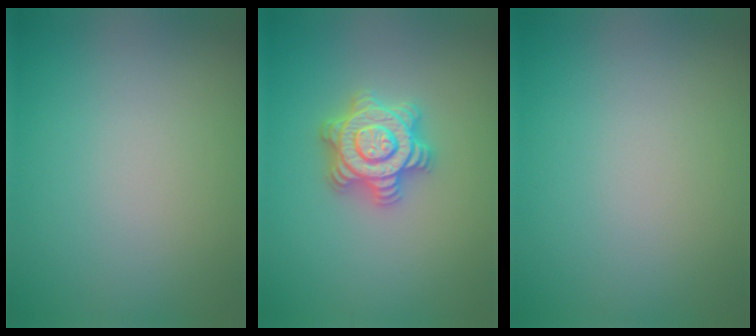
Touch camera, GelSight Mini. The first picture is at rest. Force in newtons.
{"total": 4.8, "press": 4.8, "slide": 0.7}
{"total": 0.0}